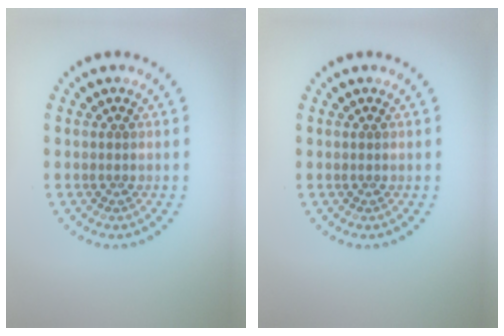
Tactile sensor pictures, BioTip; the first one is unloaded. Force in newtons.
{"total": 0.0}